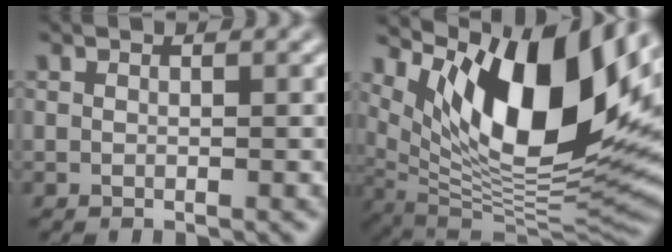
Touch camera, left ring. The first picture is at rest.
{"total": 14.8, "force": [5.8, 5.8, 12.3], "torque": [-0.191, -0.004, 0.105]}